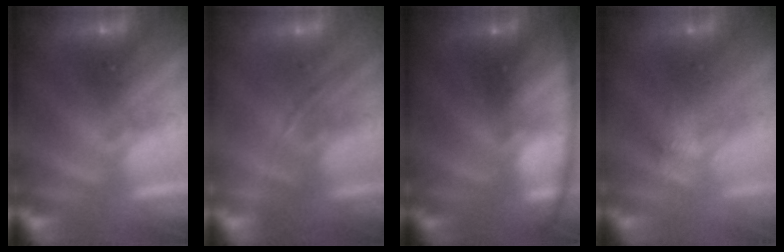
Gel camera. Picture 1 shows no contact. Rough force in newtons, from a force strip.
{"total": 1.4}
{"total": 7.9}
{"total": 2.8}